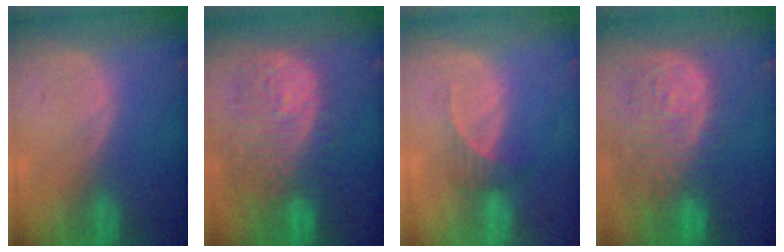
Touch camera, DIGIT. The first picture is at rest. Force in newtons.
{"total": 13.0, "press": 11.1, "slide": 6.8}
{"total": 2.5, "press": 2.3, "slide": 0.9}
{"total": 14.3, "press": 11.7, "slide": 8.2}